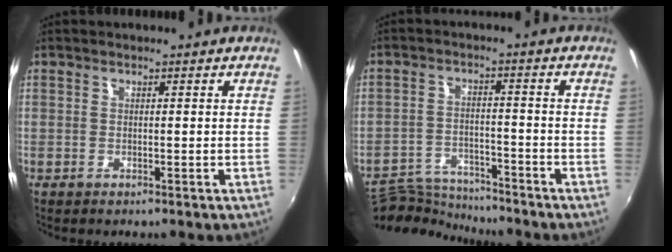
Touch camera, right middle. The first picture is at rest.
{"total": 12.7, "force": [-12.0, 2.0, 3.5], "torque": [-0.093, -0.001, -0.207]}